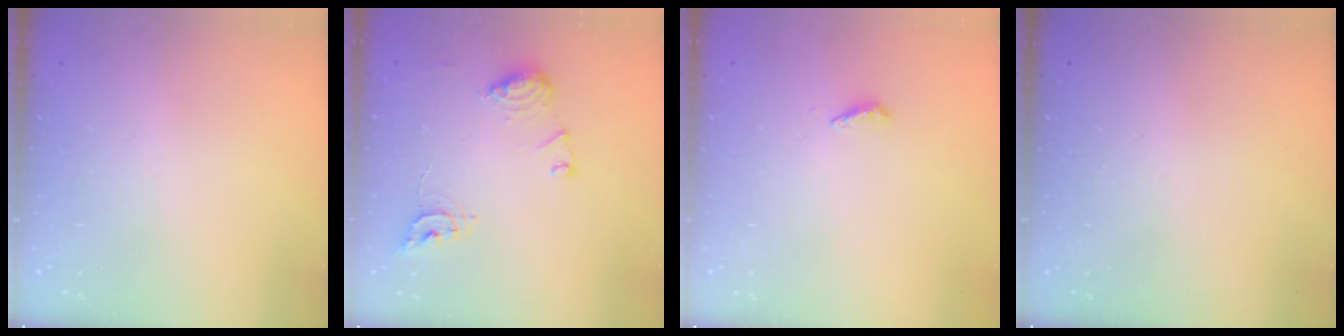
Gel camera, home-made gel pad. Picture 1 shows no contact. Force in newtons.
{"total": 12.1, "press": 12.0, "slide": 1.2}
{"total": 2.9, "press": 2.9, "slide": 0.3}
{"total": 0.0}